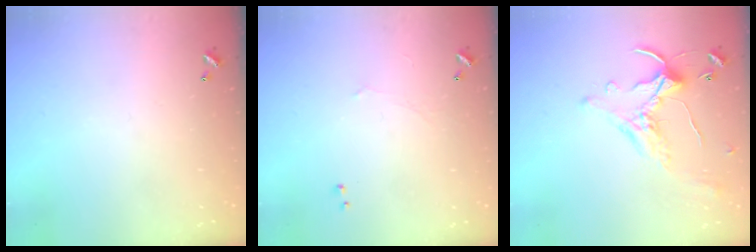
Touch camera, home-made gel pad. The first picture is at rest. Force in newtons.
{"total": 0.7, "press": 0.1, "slide": 0.7}
{"total": 1.1, "press": 0.3, "slide": 1.0}